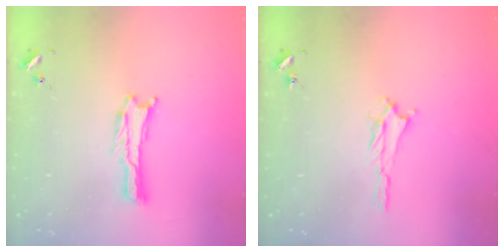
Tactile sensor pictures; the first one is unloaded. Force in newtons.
{"total": 1.2, "press": 1.1, "slide": 0.5}